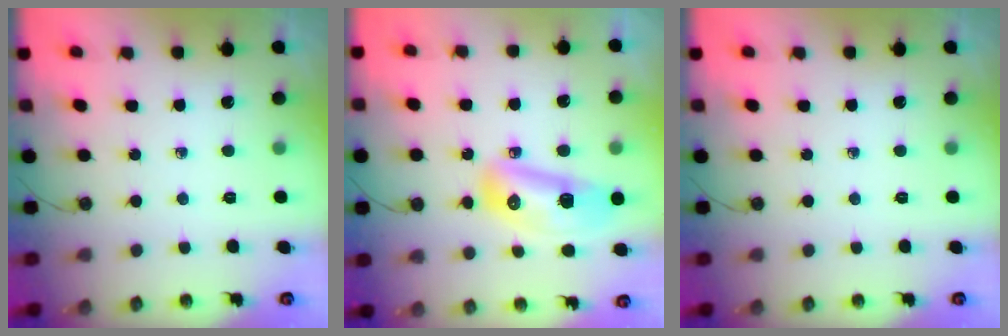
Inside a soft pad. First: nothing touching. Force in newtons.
{"total": 13.5, "press": 13.4, "slide": 1.8}
{"total": 0.0}